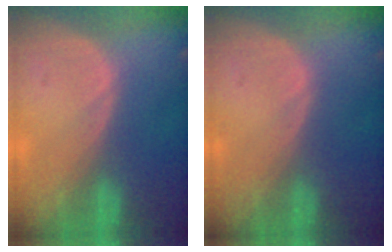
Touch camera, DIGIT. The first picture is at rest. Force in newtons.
{"total": 0.0}